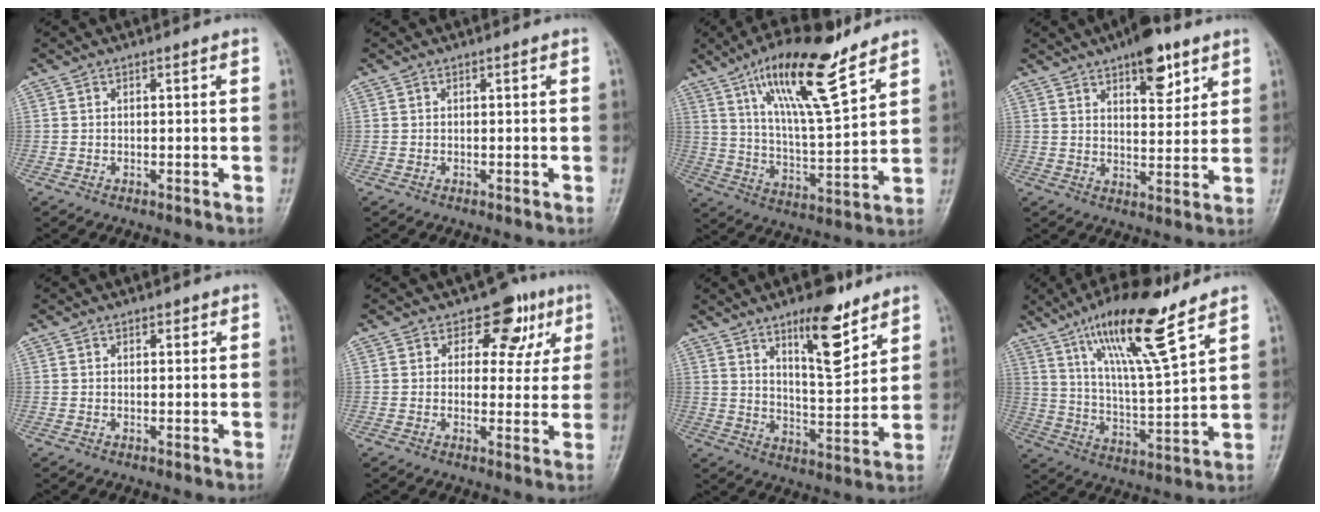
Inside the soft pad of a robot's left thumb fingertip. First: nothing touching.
{"total": 0.0}
{"total": 18.1, "force": [11.4, 4.5, 13.3], "torque": [-0.213, -0.055, 0.206]}
{"total": 9.9, "force": [5.9, 4.1, 6.7], "torque": [-0.073, -0.030, 0.087]}
{"total": 1.0, "force": [0.6, 0.7, 0.5], "torque": [0.001, -0.002, 0.006]}
{"total": 8.3, "force": [3.8, 5.9, 4.4], "torque": [-0.004, -0.006, 0.044]}
{"total": 11.9, "force": [7.6, 3.7, 8.4], "torque": [-0.110, -0.054, 0.124]}
{"total": 17.2, "force": [11.0, 3.1, 12.8], "torque": [-0.213, -0.054, 0.201]}